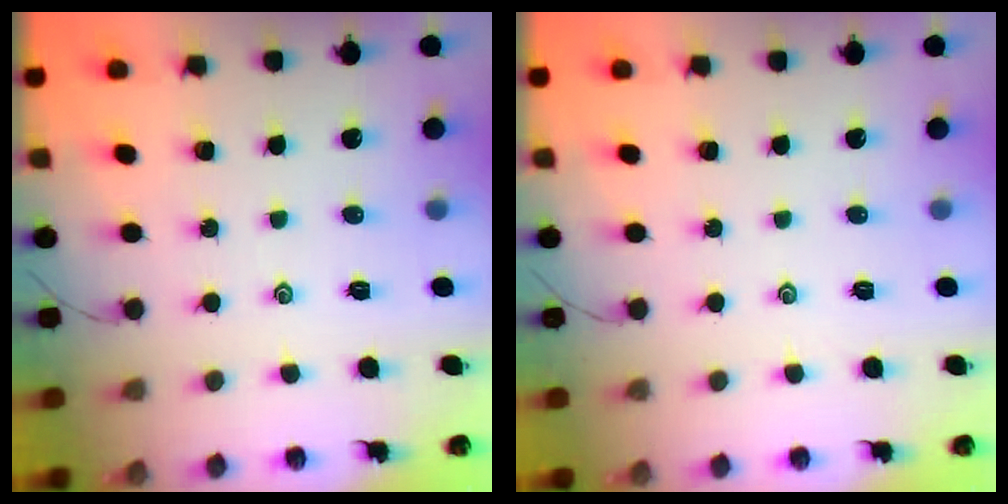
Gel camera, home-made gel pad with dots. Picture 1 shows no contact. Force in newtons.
{"total": 0.0}